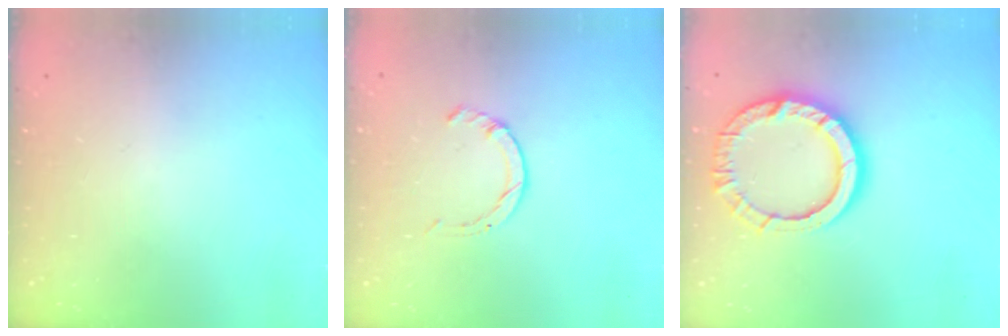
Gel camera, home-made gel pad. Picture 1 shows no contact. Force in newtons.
{"total": 1.7, "press": 1.7, "slide": 0.2}
{"total": 13.5, "press": 13.5, "slide": 1.3}